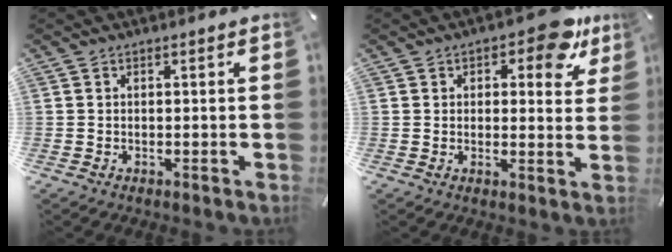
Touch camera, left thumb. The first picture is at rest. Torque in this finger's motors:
{"motor_torque": [1.09, 0.96, 0.38, 0.08, 0.03]}